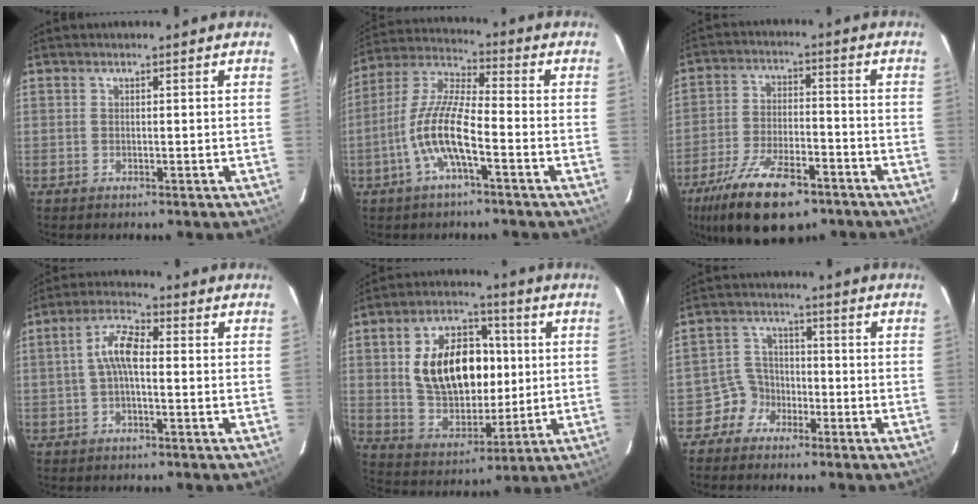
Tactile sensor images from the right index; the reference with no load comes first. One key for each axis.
{"total": 10.8, "fx": -4.2, "fy": 2.1, "fz": 9.7, "tx": -0.209, "ty": 0.004, "tz": -0.084}
{"total": 18.0, "fx": -12.1, "fy": 7.1, "fz": 11.3, "tx": -0.236, "ty": -0.030, "tz": -0.203}
{"total": 5.9, "fx": -0.3, "fy": 2.1, "fz": 5.5, "tx": -0.114, "ty": 0.020, "tz": -0.008}
{"total": 17.8, "fx": 2.6, "fy": 11.2, "fz": 13.7, "tx": -0.253, "ty": 0.022, "tz": 0.061}
{"total": 4.8, "fx": -3.2, "fy": 3.6, "fz": -0.2, "tx": 0.003, "ty": 0.027, "tz": -0.062}